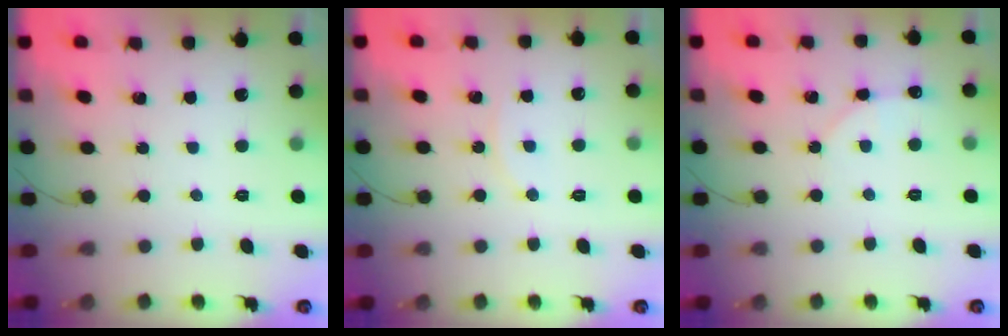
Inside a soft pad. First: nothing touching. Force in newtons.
{"total": 5.9, "press": 5.9, "slide": 0.2}
{"total": 3.9, "press": 3.9, "slide": 0.4}